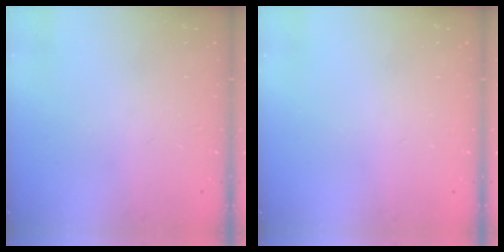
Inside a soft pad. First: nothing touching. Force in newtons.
{"total": 0.0}